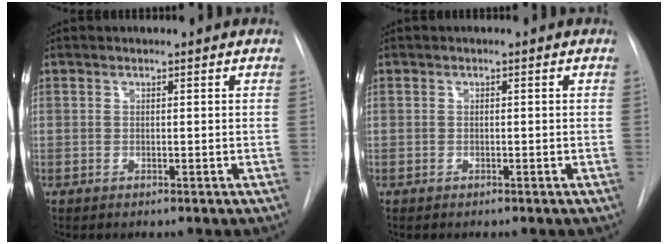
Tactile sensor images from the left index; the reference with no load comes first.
{"total": 0.0}